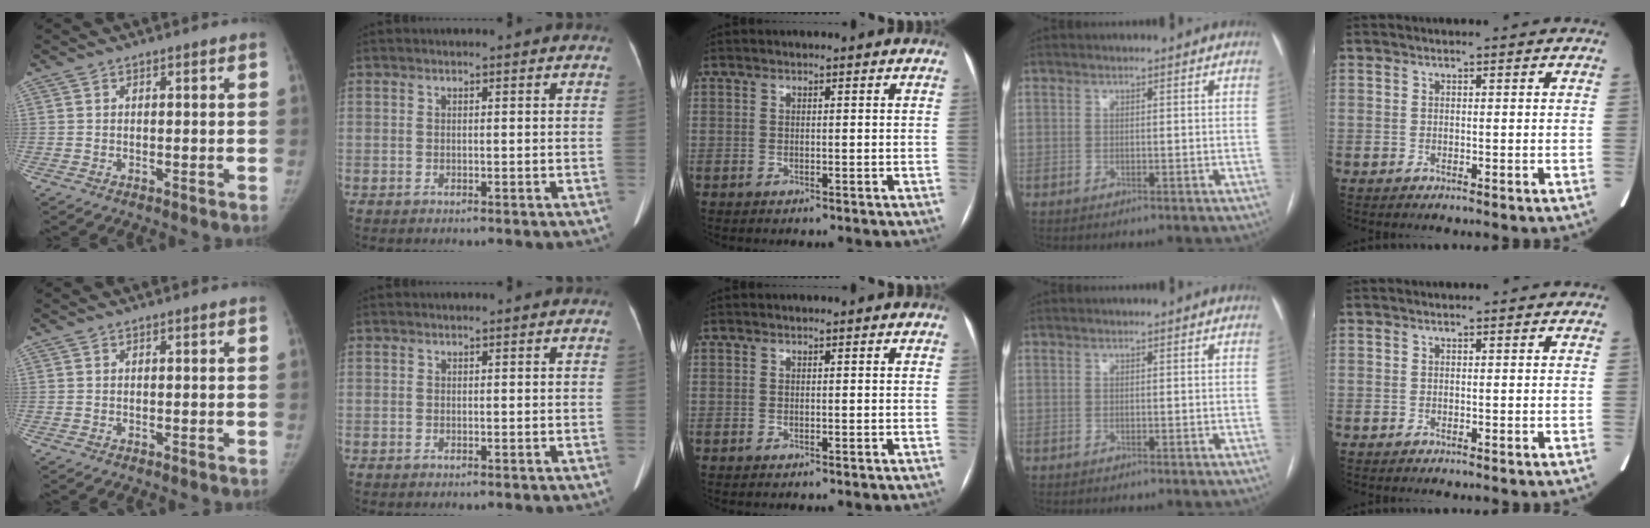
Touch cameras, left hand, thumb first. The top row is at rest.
{}